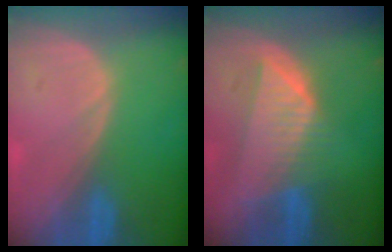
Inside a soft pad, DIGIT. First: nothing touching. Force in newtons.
{"total": 7.6, "press": 7.0, "slide": 3.0}